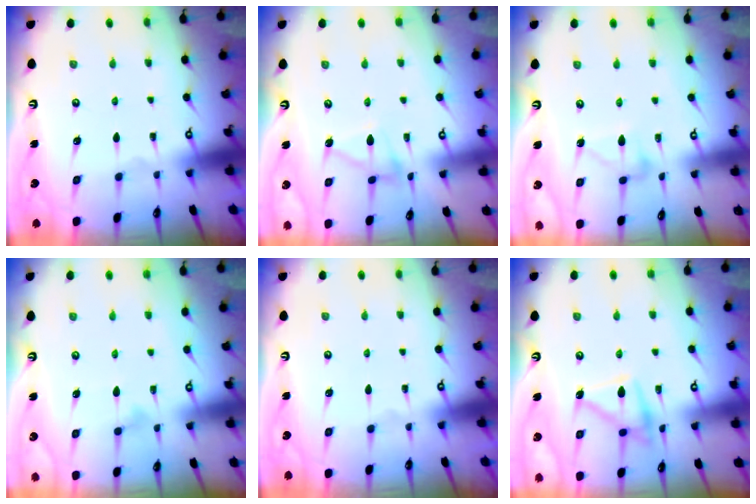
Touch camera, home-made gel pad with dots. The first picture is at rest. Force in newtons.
{"total": 8.2, "press": 8.1, "slide": 0.6}
{"total": 9.0, "press": 9.0, "slide": 0.4}
{"total": 8.0, "press": 8.0, "slide": 0.5}
{"total": 0.0}
{"total": 13.5, "press": 13.5, "slide": 0.6}